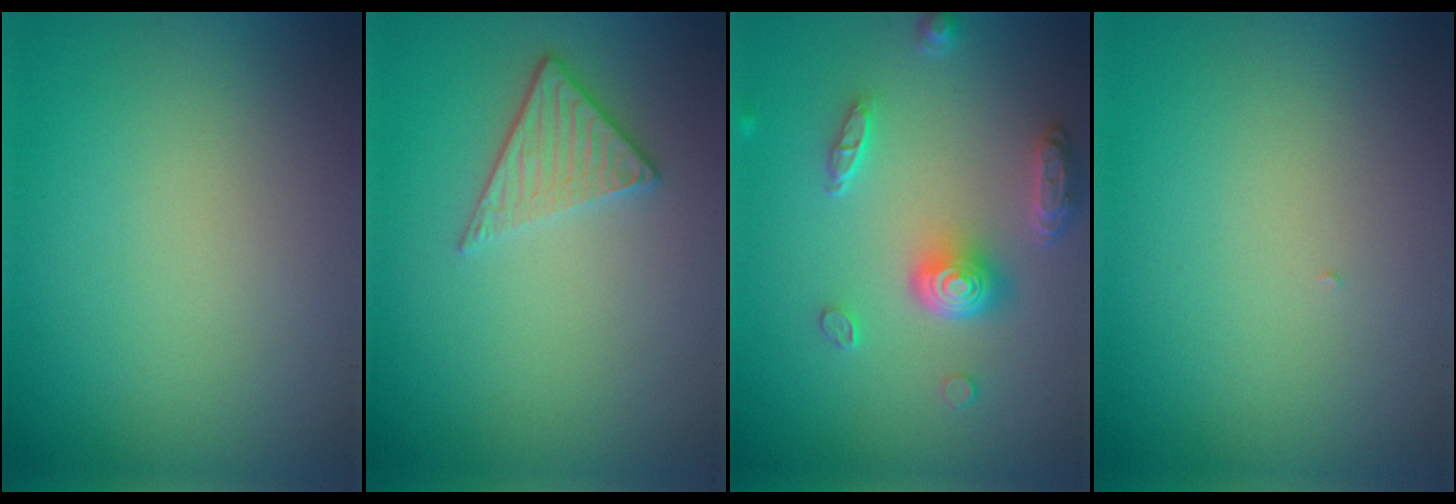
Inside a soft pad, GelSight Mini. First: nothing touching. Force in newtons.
{"total": 2.8, "press": 2.4, "slide": 1.3}
{"total": 4.7, "press": 3.6, "slide": 3.0}
{"total": 0.0}